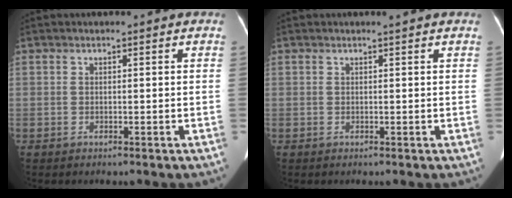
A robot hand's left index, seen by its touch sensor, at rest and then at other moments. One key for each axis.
{"total": 0.6, "fx": 0.5, "fy": -0.1, "fz": 0.3, "tx": -0.011, "ty": 0.001, "tz": 0.012}